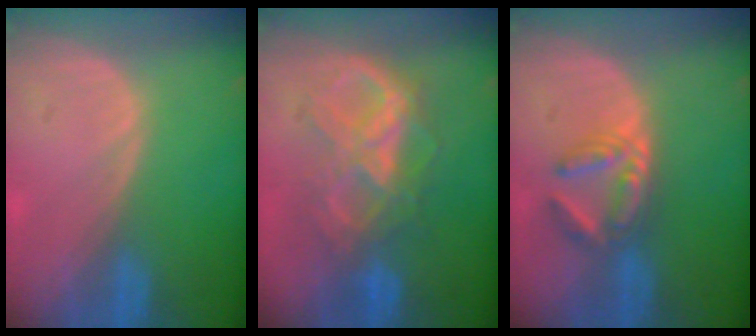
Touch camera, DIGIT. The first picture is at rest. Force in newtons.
{"total": 7.9, "press": 7.9, "slide": 0.6}
{"total": 5.9, "press": 5.2, "slide": 2.8}